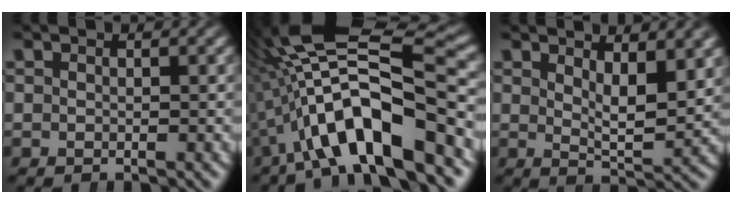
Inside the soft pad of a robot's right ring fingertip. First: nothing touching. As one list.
[{"total": 13.0, "force": [1.4, 5.6, 11.7], "torque": [-0.205, 0.003, 0.025]}, {"total": 3.8, "force": [2.3, 0.3, 3.1], "torque": [-0.033, -0.016, 0.042]}]